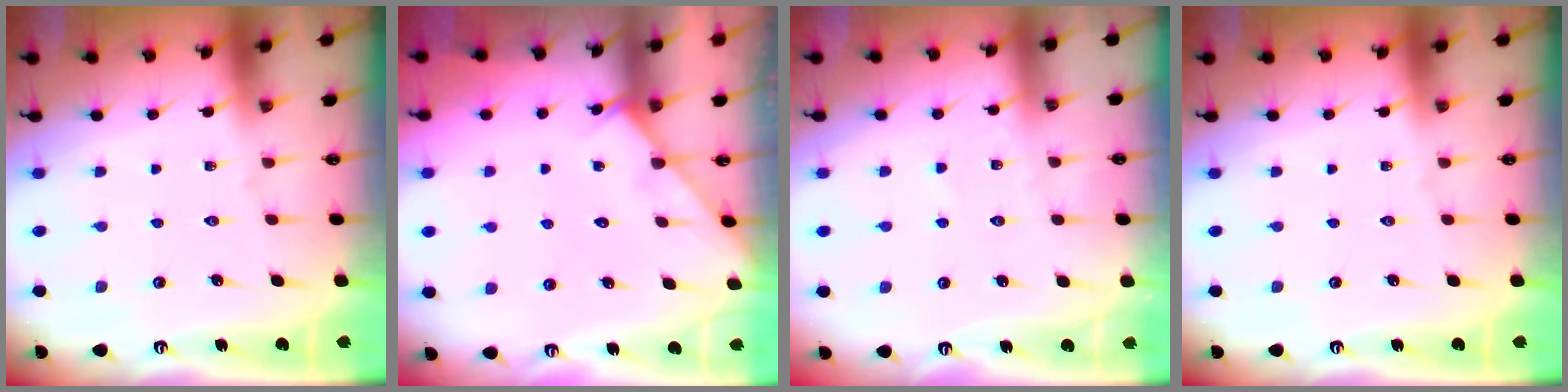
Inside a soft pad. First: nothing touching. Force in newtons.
{"total": 2.7, "press": 2.7, "slide": 0.3}
{"total": 4.2, "press": 4.1, "slide": 0.4}
{"total": 0.0}